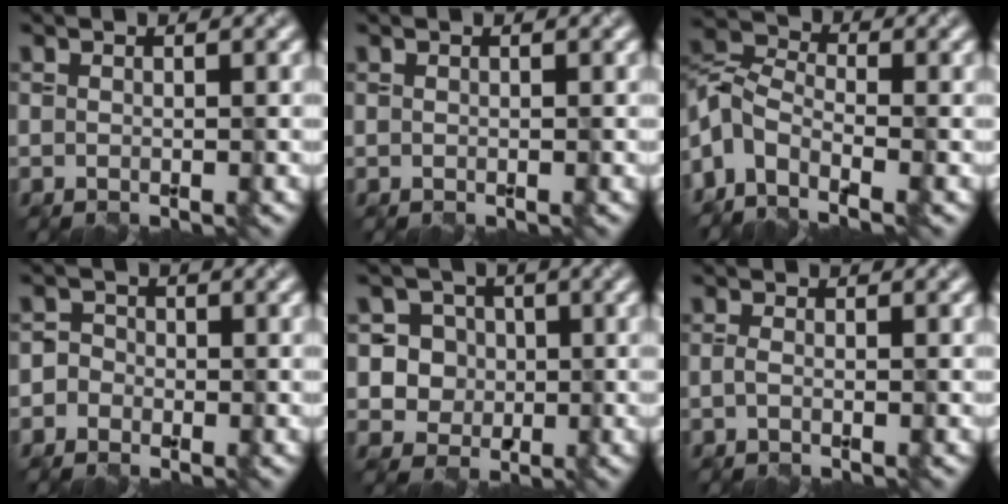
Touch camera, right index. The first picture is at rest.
{"total": 0.0}
{"total": 5.8, "force": [-3.6, 3.0, 3.5], "torque": [-0.070, 0.002, -0.087]}
{"total": 2.1, "force": [-0.9, 1.9, 0.2], "torque": [0.019, 0.014, -0.028]}
{"total": 6.0, "force": [0.8, 5.7, 1.7], "torque": [-0.024, 0.021, 0.005]}
{"total": 0.8, "force": [-0.4, 0.2, 0.6], "torque": [-0.016, 0.001, -0.010]}